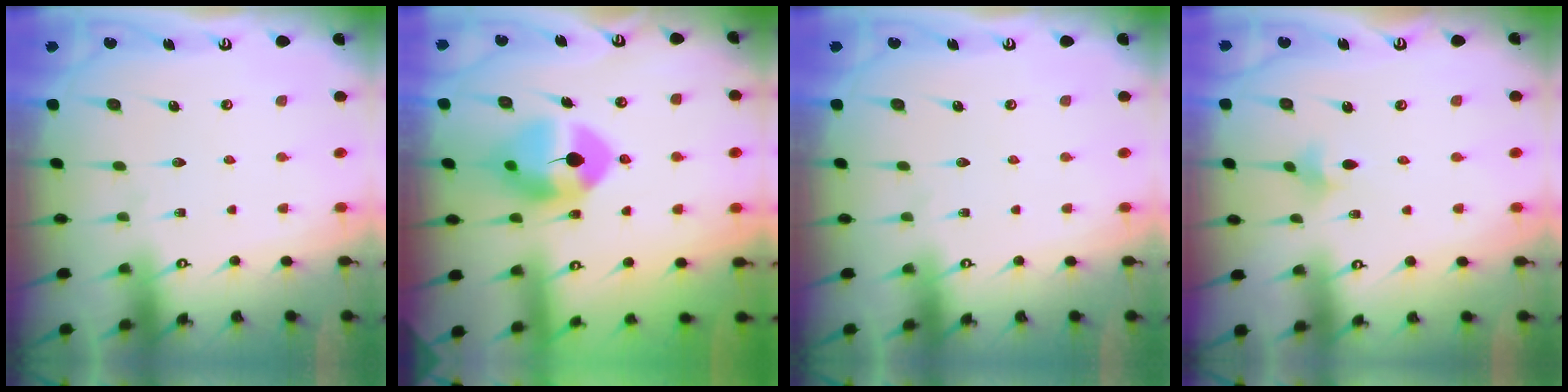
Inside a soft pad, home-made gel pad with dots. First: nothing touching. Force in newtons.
{"total": 9.4, "press": 9.3, "slide": 1.1}
{"total": 0.0}
{"total": 2.5, "press": 2.4, "slide": 0.6}